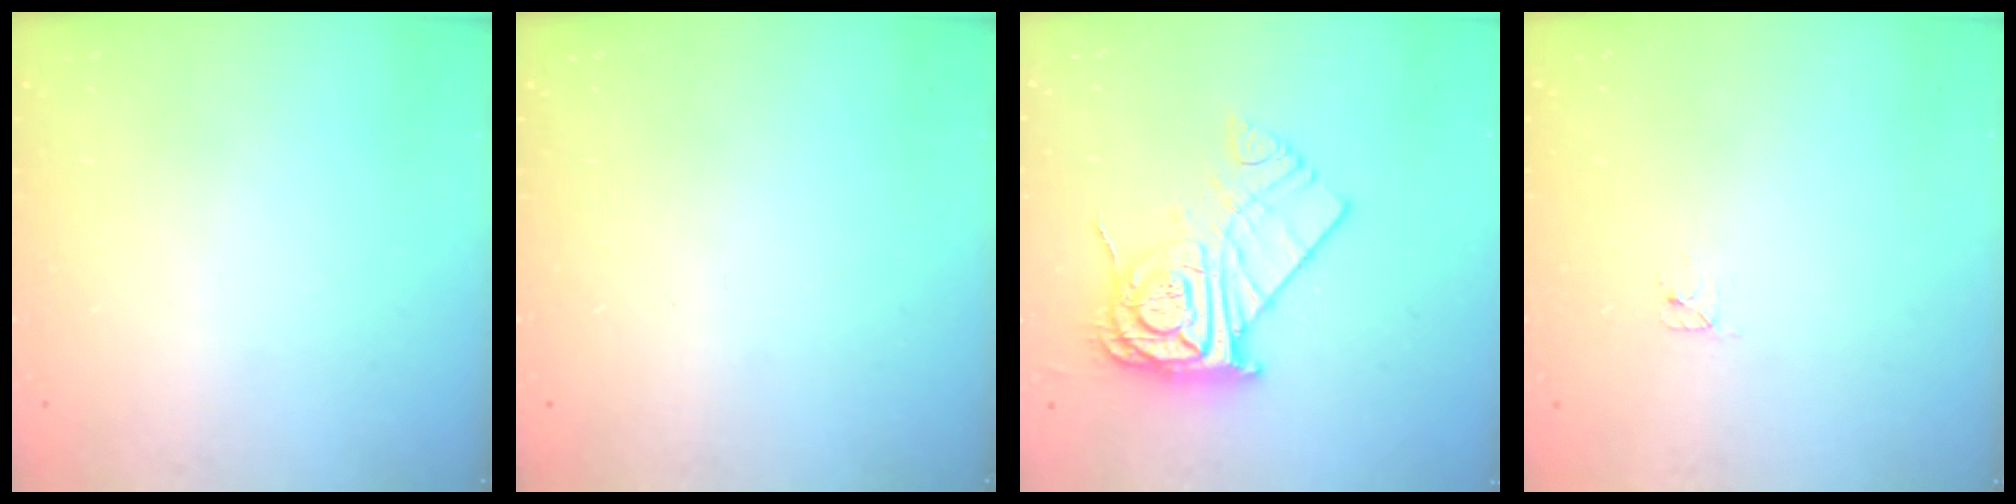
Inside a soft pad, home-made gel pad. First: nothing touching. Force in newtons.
{"total": 0.0}
{"total": 14.2, "press": 14.2, "slide": 1.1}
{"total": 2.4, "press": 2.4, "slide": 0.3}